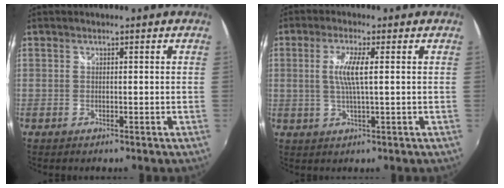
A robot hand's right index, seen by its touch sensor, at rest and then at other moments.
{"total": 5.3, "force": [0.7, 0.4, 5.2], "torque": [-0.103, -0.002, 0.015]}